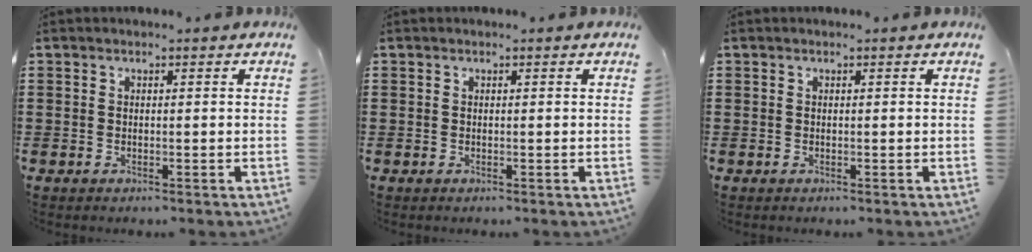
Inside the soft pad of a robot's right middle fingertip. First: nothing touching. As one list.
[{"total": 0.0}, {"total": 0.0}]